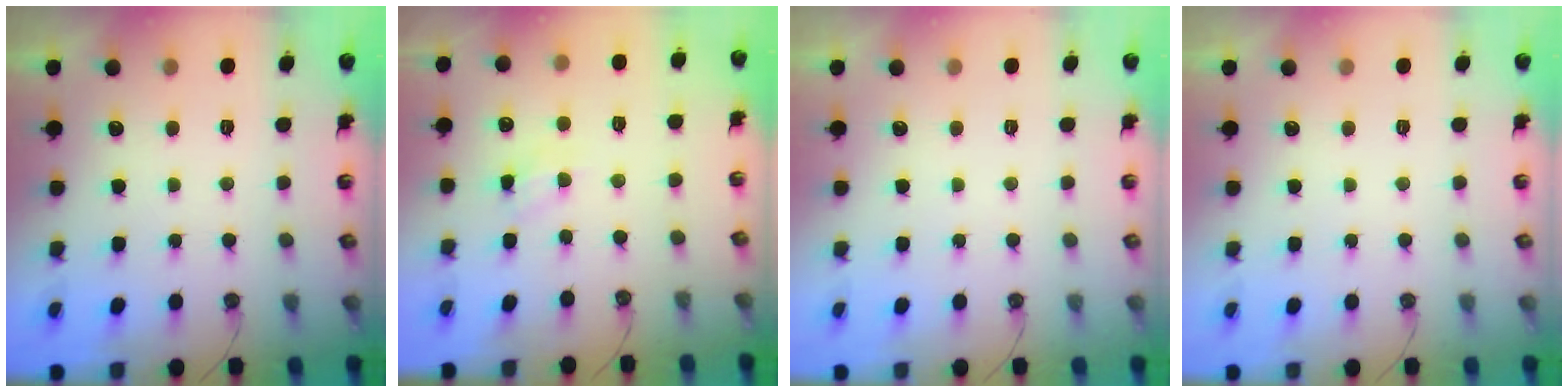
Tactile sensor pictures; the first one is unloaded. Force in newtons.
{"total": 6.0, "press": 6.0, "slide": 0.7}
{"total": 0.0}
{"total": 0.0}